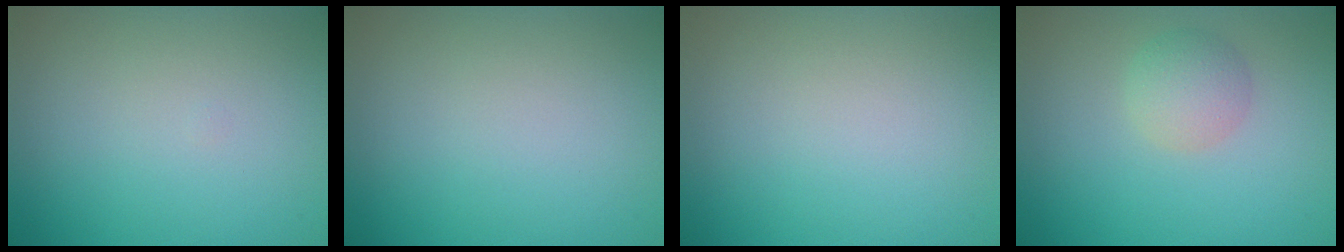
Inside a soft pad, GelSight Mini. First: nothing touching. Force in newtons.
{"total": 0.0}
{"total": 0.0}
{"total": 2.3, "press": 2.3, "slide": 0.1}